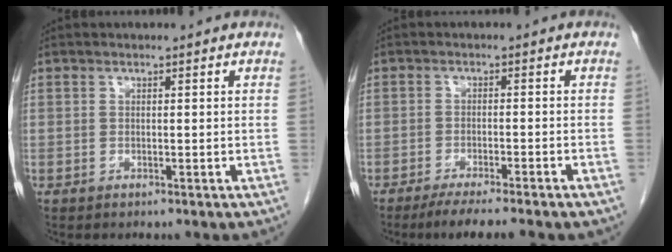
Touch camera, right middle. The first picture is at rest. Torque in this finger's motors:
{"motor_torque": [1.09, -1.04, 0.14, 0.09]}